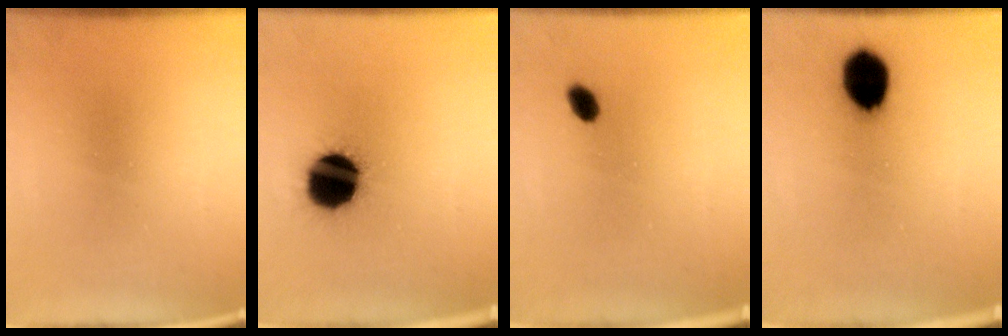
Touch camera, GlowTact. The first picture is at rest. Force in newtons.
{"total": 17.1}
{"total": 2.4}
{"total": 10.1}